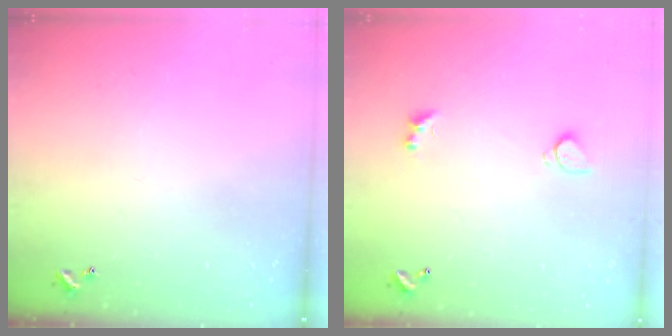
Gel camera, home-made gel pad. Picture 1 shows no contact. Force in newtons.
{"total": 3.1, "press": 2.8, "slide": 1.3}